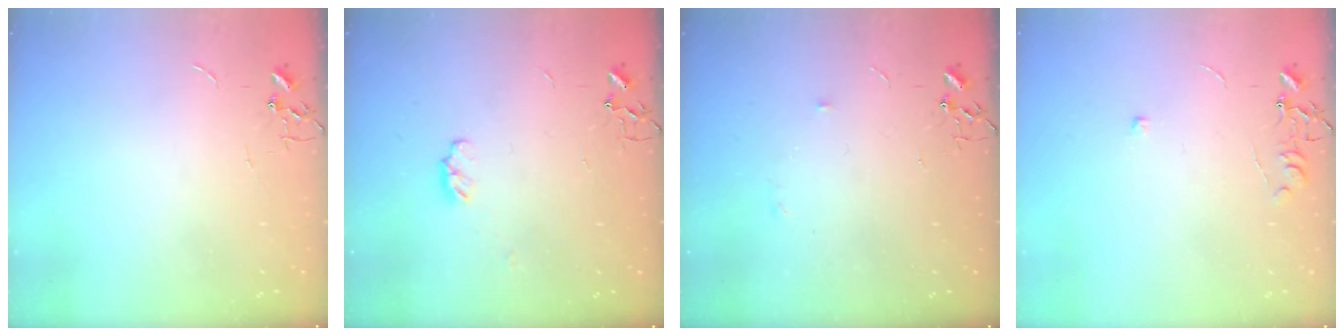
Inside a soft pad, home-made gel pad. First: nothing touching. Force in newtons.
{"total": 4.6, "press": 4.6, "slide": 0.6}
{"total": 3.6, "press": 3.5, "slide": 0.7}
{"total": 5.5, "press": 5.5, "slide": 0.5}